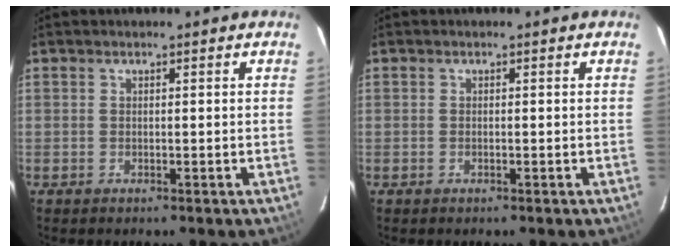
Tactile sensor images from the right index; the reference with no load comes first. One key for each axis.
{"total": 0.0}